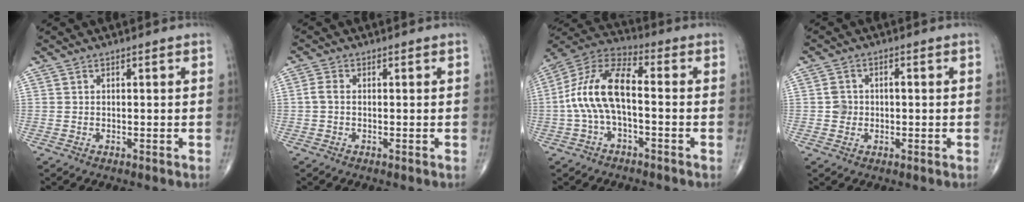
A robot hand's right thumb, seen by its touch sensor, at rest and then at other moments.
{"total": 1.8, "force": [-0.2, 1.1, 1.4], "torque": [-0.027, 0.002, -0.008]}
{"total": 12.9, "force": [-1.3, 5.9, 11.4], "torque": [-0.232, 0.045, -0.034]}
{"total": 3.2, "force": [-0.2, 2.7, 1.6], "torque": [-0.015, 0.009, -0.004]}